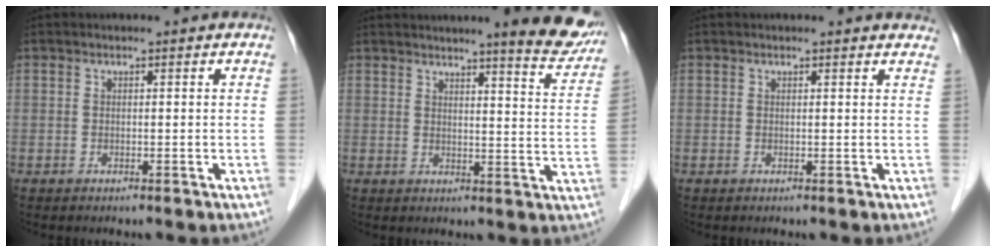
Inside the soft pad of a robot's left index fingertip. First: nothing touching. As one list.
[{"total": 10.3, "force": [8.9, 0.5, 5.1], "torque": [-0.046, -0.021, 0.089]}, {"total": 2.7, "force": [2.7, 0.4, 0.4], "torque": [-0.007, -0.003, 0.013]}]